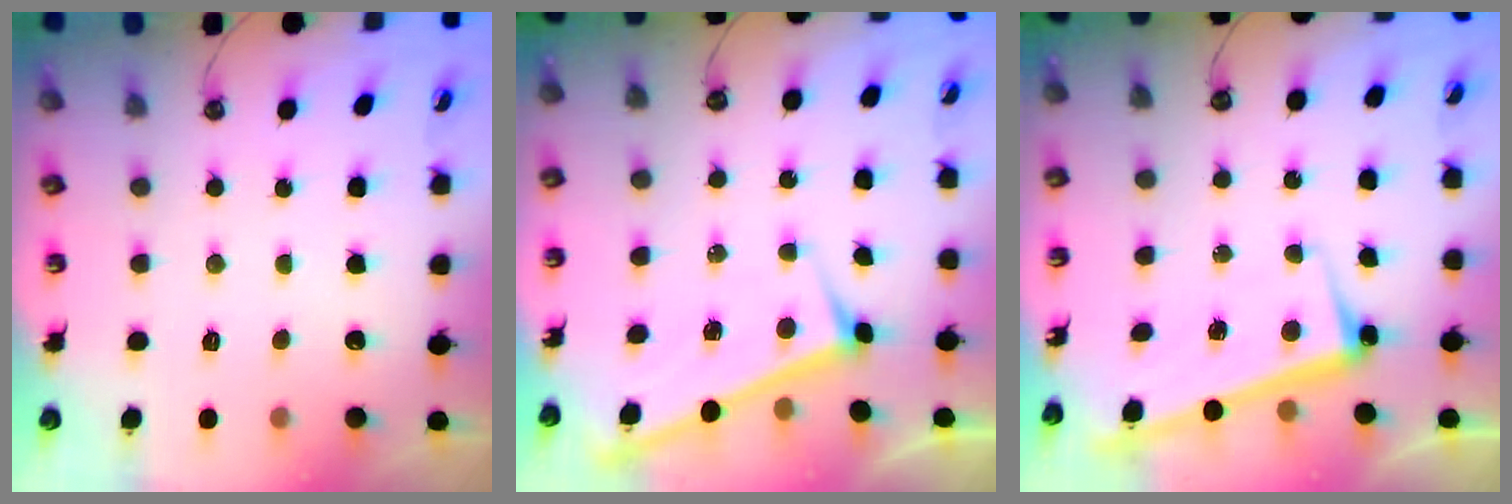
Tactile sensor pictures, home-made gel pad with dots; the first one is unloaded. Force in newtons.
{"total": 3.0, "press": 3.0, "slide": 0.1}
{"total": 2.7, "press": 2.5, "slide": 1.0}